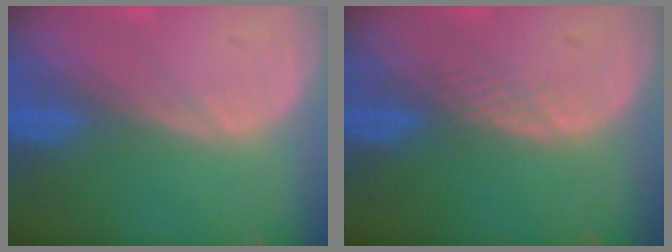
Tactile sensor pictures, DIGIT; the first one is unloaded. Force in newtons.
{"total": 1.3, "press": 1.2, "slide": 0.1}